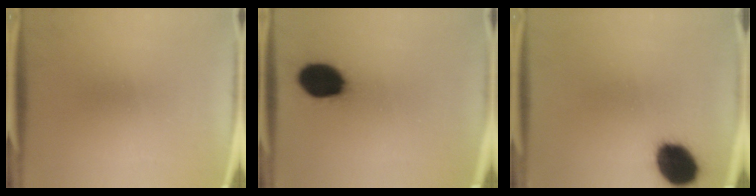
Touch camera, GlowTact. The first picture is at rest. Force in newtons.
{"total": 14.2}
{"total": 13.6}